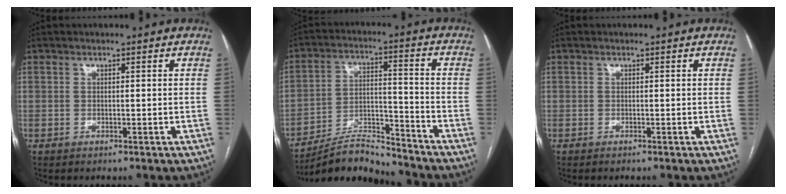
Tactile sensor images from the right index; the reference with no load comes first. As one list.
[{"total": 9.6, "force": [-9.4, 1.0, 1.7], "torque": [-0.026, 0.019, -0.168]}, {"total": 0.0}]